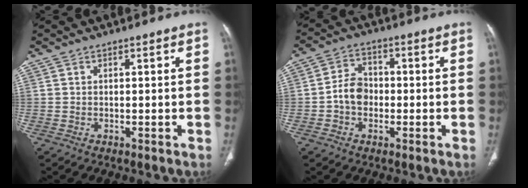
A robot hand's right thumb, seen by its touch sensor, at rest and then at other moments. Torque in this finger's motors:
{"motor_torque": [0.47, 0.89, 0.72, -0.61, 0.07]}